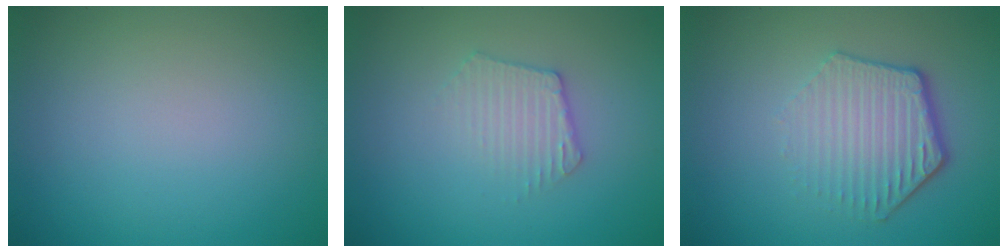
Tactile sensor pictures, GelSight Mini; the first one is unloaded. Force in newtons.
{"total": 2.4, "press": 2.4, "slide": 0.3}
{"total": 4.3, "press": 3.3, "slide": 2.7}